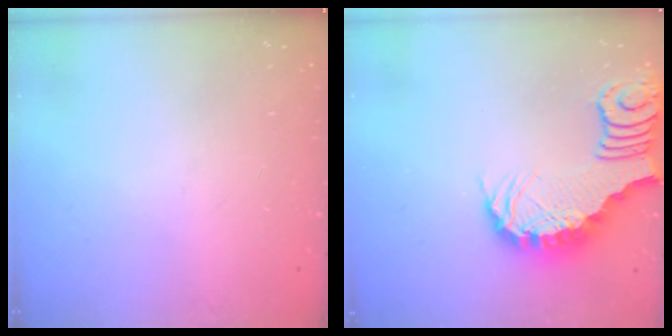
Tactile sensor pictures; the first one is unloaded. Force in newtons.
{"total": 3.2, "press": 3.1, "slide": 0.7}